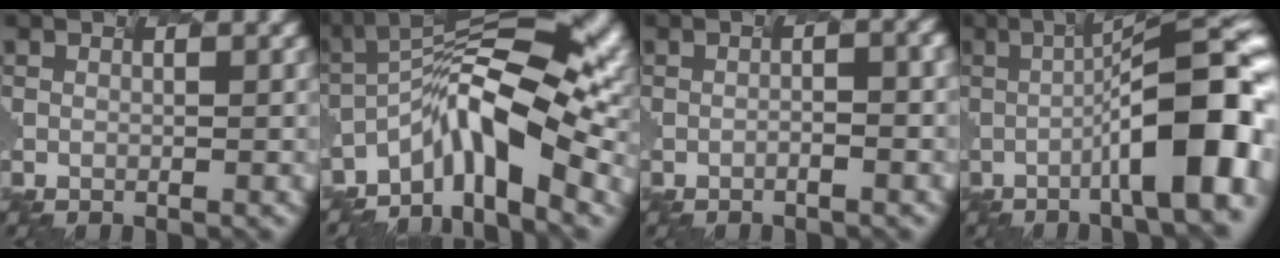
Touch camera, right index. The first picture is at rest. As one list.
[{"total": 9.1, "force": [-5.1, 2.6, 7.1], "torque": [-0.126, 0.012, -0.091]}, {"total": 2.7, "force": [-0.6, 0.9, 2.5], "torque": [-0.014, 0.007, -0.009]}, {"total": 9.9, "force": [-2.3, 1.4, 9.6], "torque": [-0.135, 0.009, -0.035]}]